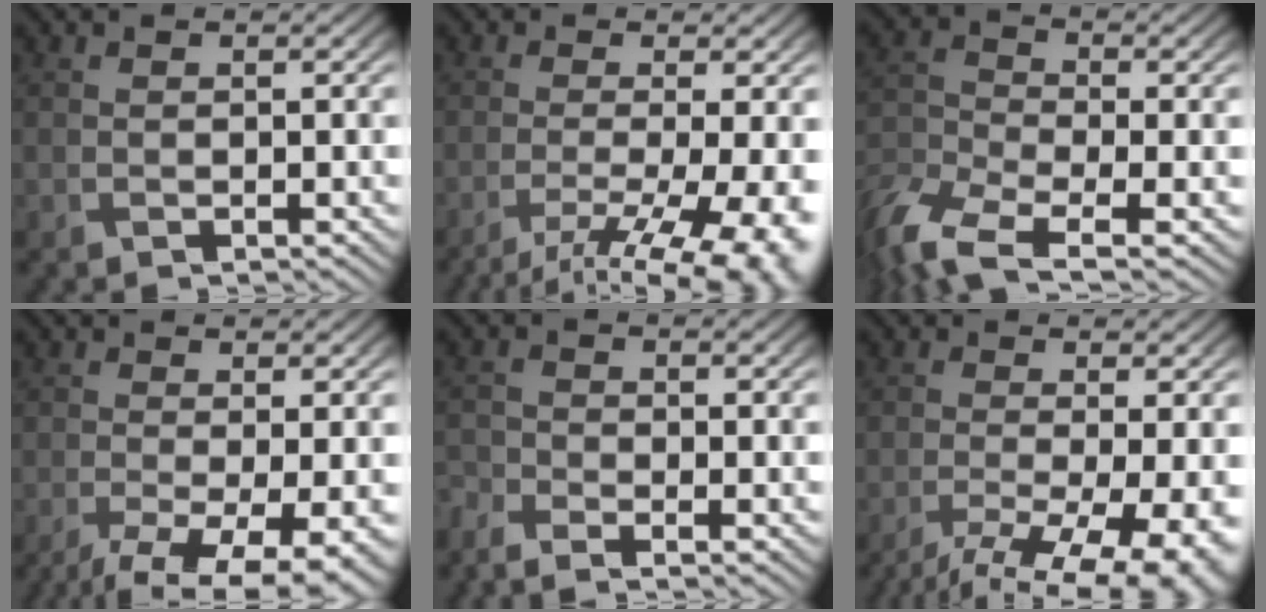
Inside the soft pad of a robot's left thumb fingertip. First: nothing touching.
{"total": 11.4, "force": [-6.2, 2.8, 9.2], "torque": [-0.152, -0.025, -0.074]}
{"total": 9.6, "force": [-6.1, 4.0, 6.3], "torque": [-0.154, -0.028, -0.127]}
{"total": 9.1, "force": [-4.7, 2.8, 7.3], "torque": [-0.142, -0.026, -0.068]}
{"total": 3.2, "force": [-2.6, 0.7, 1.6], "torque": [-0.043, -0.010, -0.061]}
{"total": 11.0, "force": [-6.3, 3.1, 8.5], "torque": [-0.156, -0.032, -0.081]}